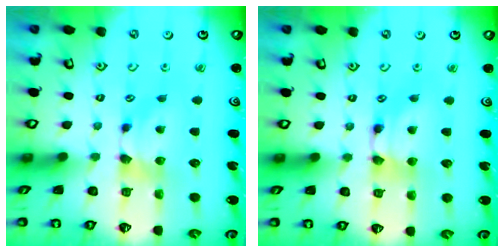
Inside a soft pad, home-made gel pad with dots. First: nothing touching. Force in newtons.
{"total": 2.0, "press": 2.0, "slide": 0.1}